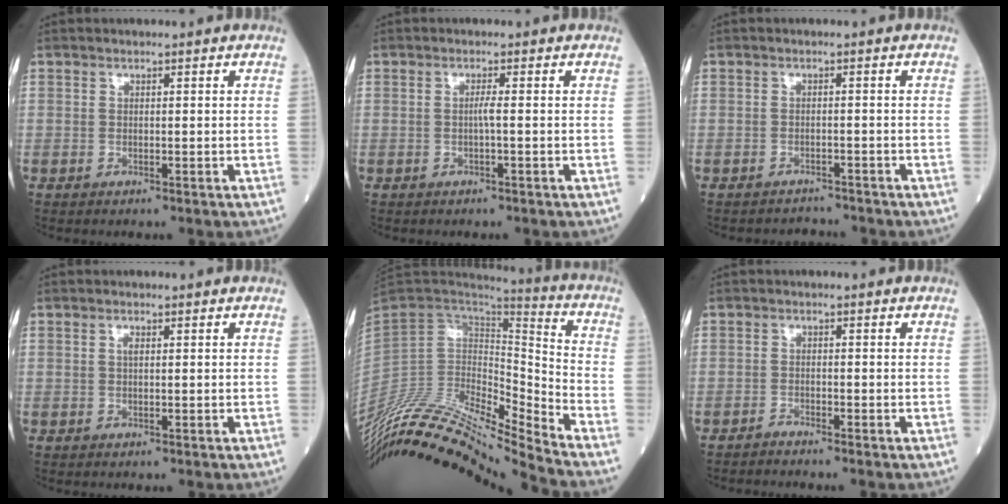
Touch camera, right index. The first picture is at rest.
{"total": 1.1, "force": [-0.2, -0.2, 1.0], "torque": [-0.019, 0.001, -0.006]}
{"total": 2.4, "force": [-2.2, 0.2, -0.9], "torque": [0.019, -0.006, -0.034]}
{"total": 0.8, "force": [0.2, 0.2, 0.7], "torque": [-0.017, 0.001, 0.003]}
{"total": 22.7, "force": [-21.4, 0.4, 7.4], "torque": [-0.139, 0.025, -0.366]}
{"total": 1.1, "force": [-1.0, -0.3, -0.1], "torque": [0.000, -0.004, -0.018]}